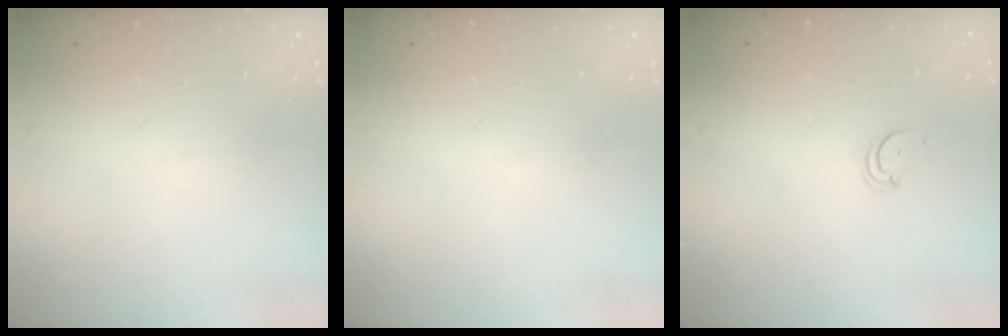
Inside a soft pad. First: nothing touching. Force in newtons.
{"total": 0.0}
{"total": 2.4, "press": 2.4, "slide": 0.2}